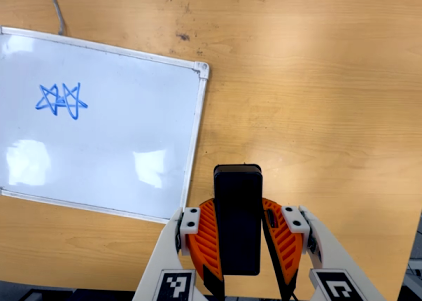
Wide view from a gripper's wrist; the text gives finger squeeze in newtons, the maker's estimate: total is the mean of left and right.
{"total": 7.8, "left": 6.3, "right": 9.4}